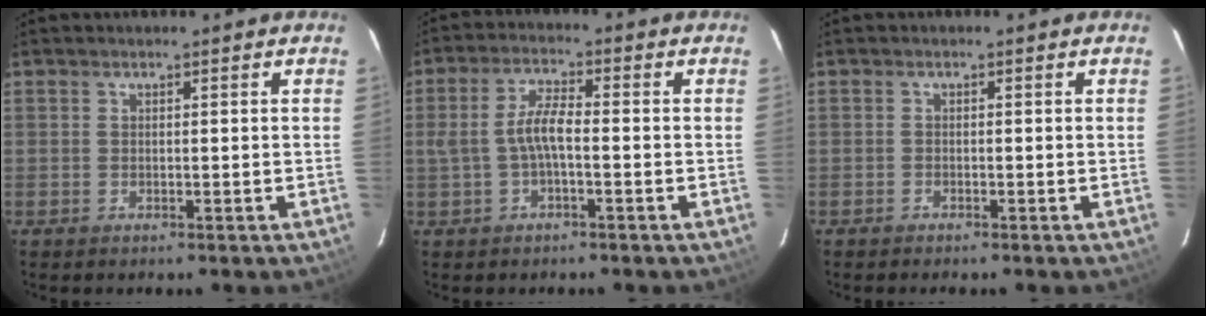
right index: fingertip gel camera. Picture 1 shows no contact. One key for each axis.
{"total": 5.2, "fx": -1.0, "fy": 1.5, "fz": 4.8, "tx": -0.102, "ty": 0.010, "tz": -0.017}
{"total": 0.5, "fx": -0.5, "fy": 0.1, "fz": 0.0, "tx": -0.003, "ty": 0.001, "tz": -0.010}